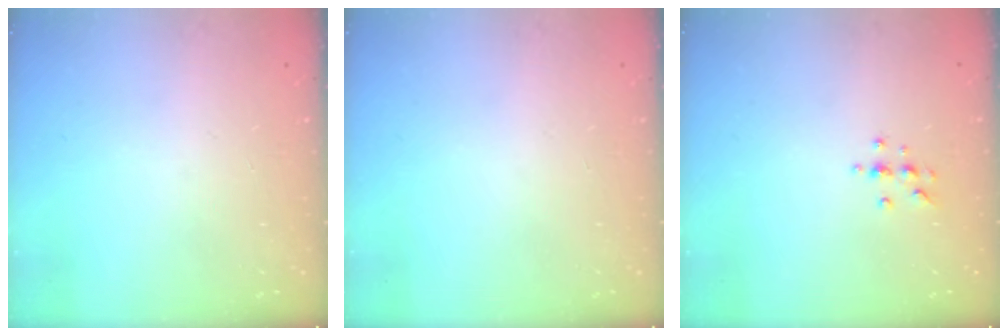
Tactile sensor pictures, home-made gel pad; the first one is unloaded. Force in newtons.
{"total": 0.0}
{"total": 5.6, "press": 5.5, "slide": 0.7}